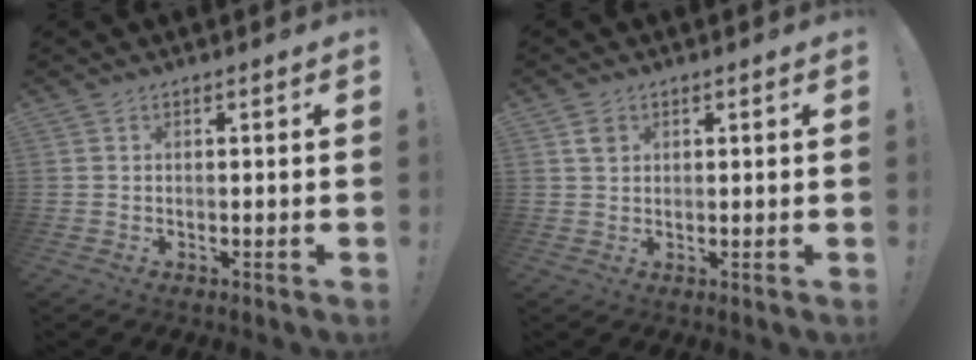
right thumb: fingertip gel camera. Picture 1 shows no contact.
{"total": 2.1, "force": [1.1, 1.5, 0.8], "torque": [0.005, -0.008, 0.017]}